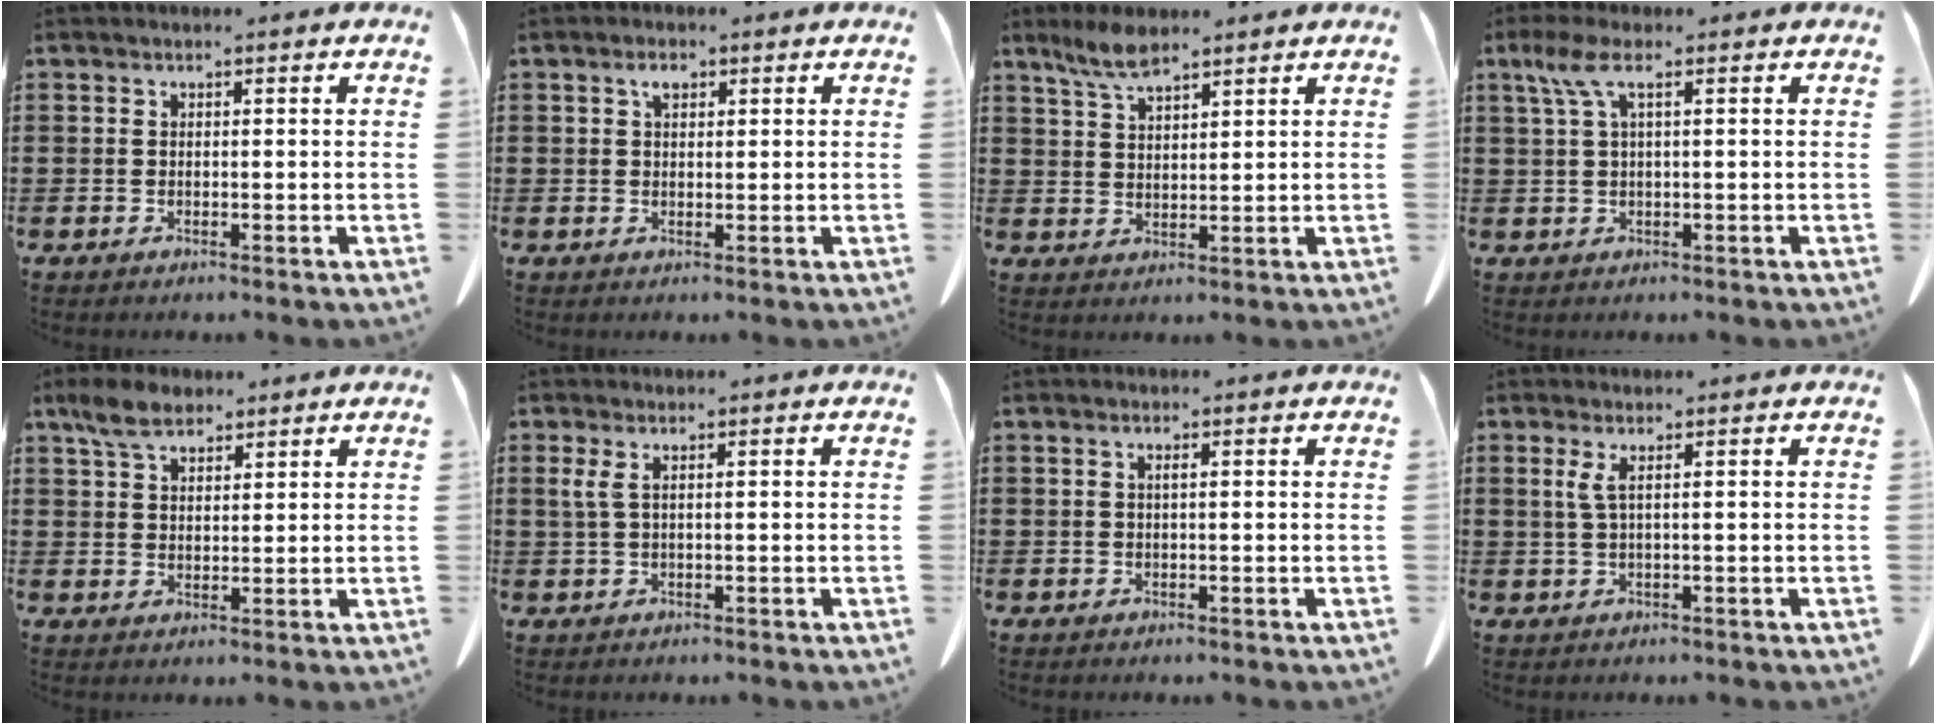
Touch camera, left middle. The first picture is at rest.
{"total": 1.9, "force": [0.9, 0.9, 1.4], "torque": [-0.024, 0.002, 0.013]}
{"total": 4.6, "force": [3.5, 1.1, 2.7], "torque": [-0.061, -0.002, 0.063]}
{"total": 3.7, "force": [1.4, 0.8, 3.4], "torque": [-0.079, 0.003, 0.020]}
{"total": 4.9, "force": [3.5, 2.3, 2.5], "torque": [-0.059, 0.004, 0.066]}
{"total": 1.7, "force": [0.5, 0.1, 1.7], "torque": [-0.043, -0.004, 0.007]}
{"total": 0.7, "force": [0.1, 0.0, 0.7], "torque": [-0.014, -0.001, 0.002]}
{"total": 1.8, "force": [0.5, -0.2, 1.7], "torque": [-0.036, -0.004, 0.008]}